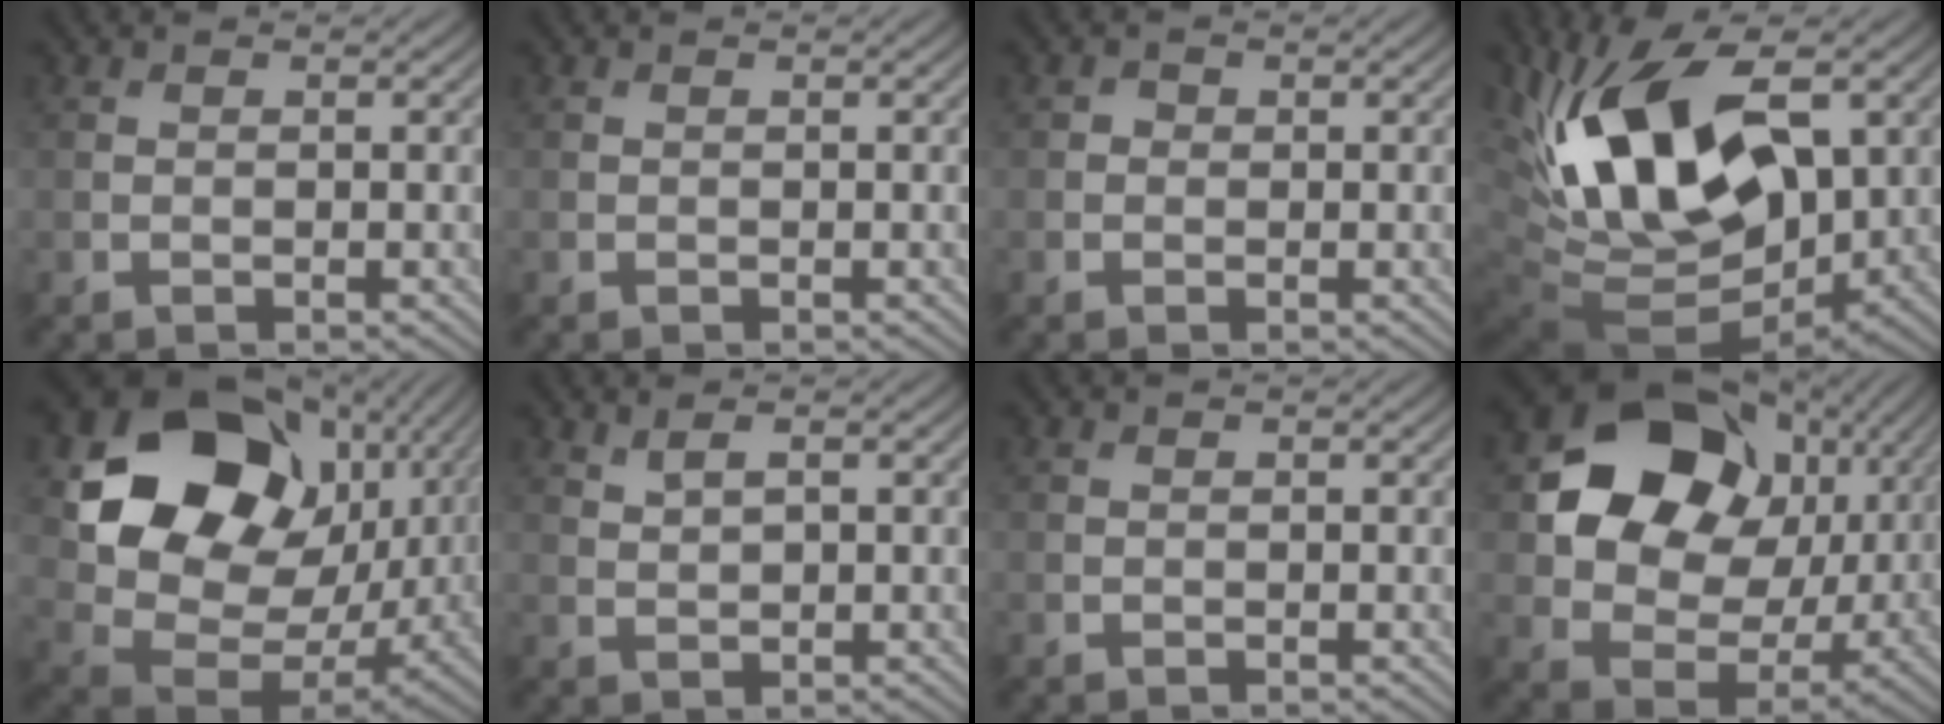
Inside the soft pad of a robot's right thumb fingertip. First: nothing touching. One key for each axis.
{"total": 0.0}
{"total": 0.7, "fx": -0.1, "fy": 0.7, "fz": 0.2, "tx": 0.000, "ty": -0.005, "tz": -0.005}
{"total": 17.4, "fx": 3.6, "fy": 9.1, "fz": 14.3, "tx": -0.283, "ty": 0.002, "tz": 0.066}
{"total": 18.1, "fx": 5.9, "fy": 13.7, "fz": 10.3, "tx": -0.202, "ty": -0.005, "tz": 0.133}
{"total": 1.8, "fx": 1.1, "fy": 0.6, "fz": 1.3, "tx": -0.032, "ty": -0.001, "tz": 0.027}
{"total": 0.0}
{"total": 15.2, "fx": 4.5, "fy": 11.8, "fz": 8.5, "tx": -0.167, "ty": 0.008, "tz": 0.081}